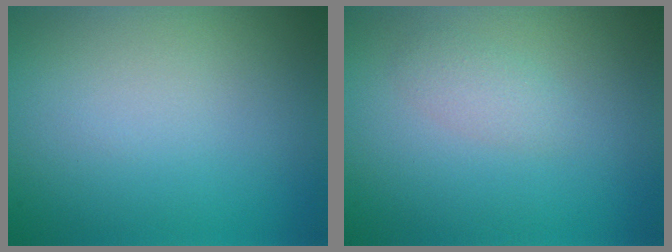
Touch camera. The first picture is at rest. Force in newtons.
{"total": 1.4, "press": 1.4, "slide": 0.1}